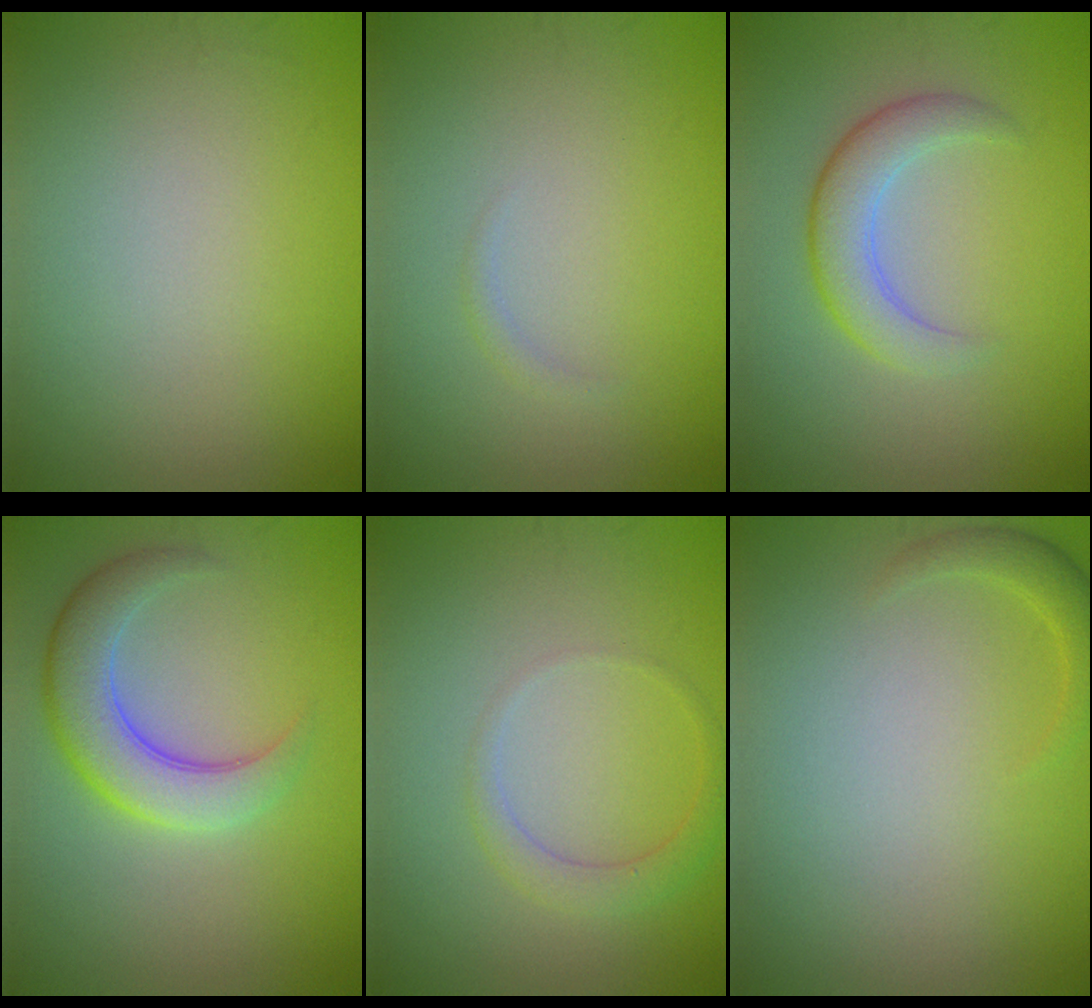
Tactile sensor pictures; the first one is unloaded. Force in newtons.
{"total": 0.6, "press": 0.6, "slide": 0.0}
{"total": 3.7, "press": 3.7, "slide": 0.3}
{"total": 5.3, "press": 5.3, "slide": 0.4}
{"total": 1.8, "press": 1.8, "slide": 0.1}
{"total": 1.5, "press": 1.5, "slide": 0.0}